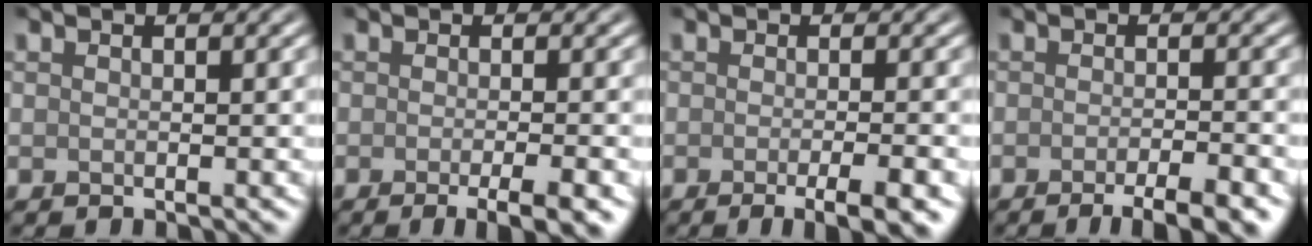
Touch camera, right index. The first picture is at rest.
{"total": 4.2, "force": [-1.8, 1.0, 3.7], "torque": [-0.041, -0.005, -0.023]}
{"total": 4.7, "force": [-2.0, 1.2, 4.1], "torque": [-0.046, -0.007, -0.024]}
{"total": 5.0, "force": [-3.0, 1.1, 3.9], "torque": [-0.045, -0.001, -0.042]}